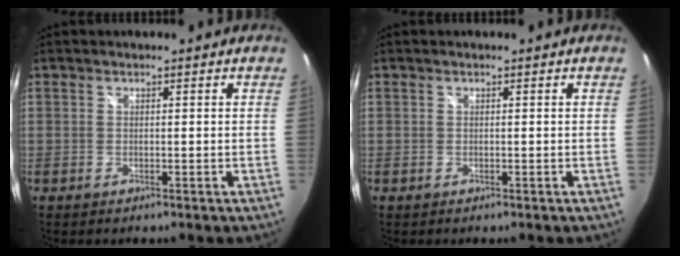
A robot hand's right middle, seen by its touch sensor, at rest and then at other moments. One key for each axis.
{"total": 0.0}